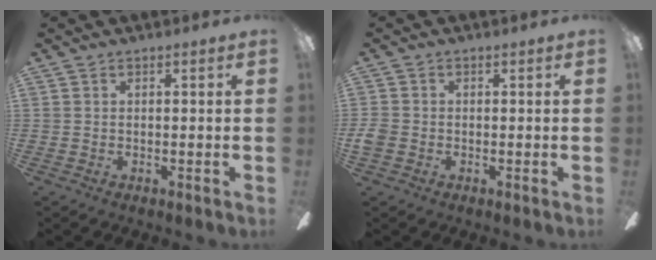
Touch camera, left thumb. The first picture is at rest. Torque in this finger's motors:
{"motor_torque": [-0.12, 0.19, 0.17, -0.29, -0.01]}